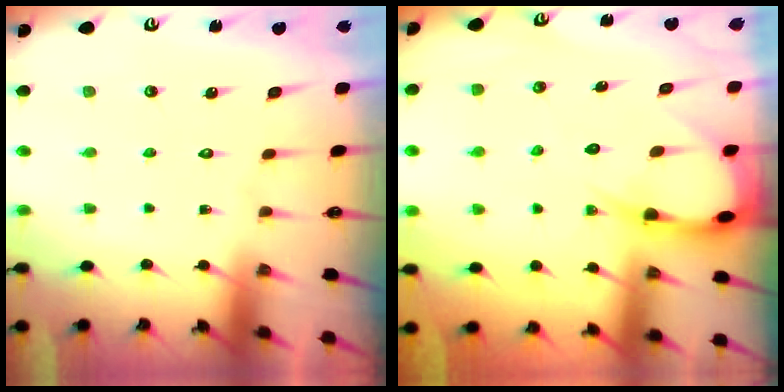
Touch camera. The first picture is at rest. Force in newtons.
{"total": 7.1, "press": 7.1, "slide": 0.8}